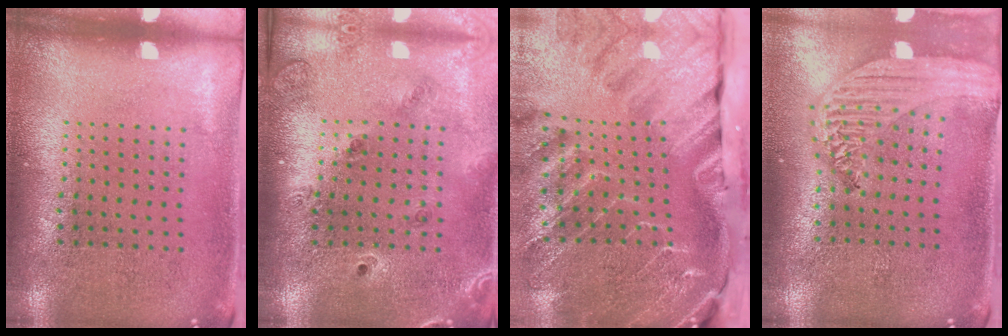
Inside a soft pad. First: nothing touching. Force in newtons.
{"total": 1.4, "press": 1.3, "slide": 0.3}
{"total": 4.3, "press": 3.3, "slide": 2.8}
{"total": 2.4, "press": 2.1, "slide": 1.2}